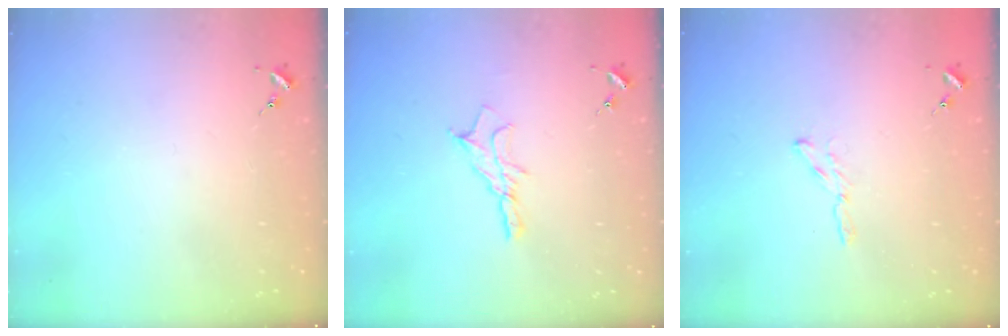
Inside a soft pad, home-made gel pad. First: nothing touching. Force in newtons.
{"total": 8.7, "press": 8.6, "slide": 0.5}
{"total": 2.4, "press": 2.4, "slide": 0.2}